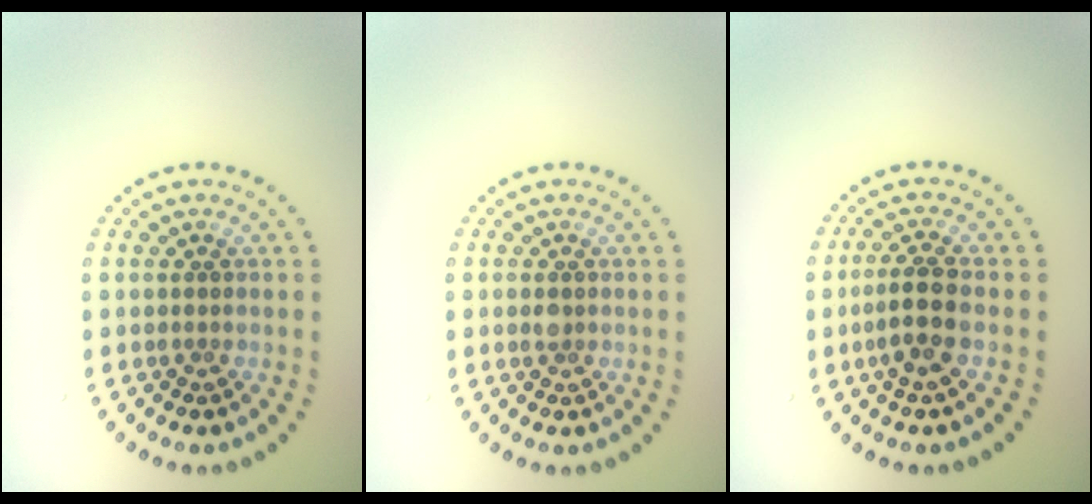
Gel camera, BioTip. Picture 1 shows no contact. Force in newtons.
{"total": 0.9, "press": 0.9, "slide": 0.1}
{"total": 2.9, "press": 2.5, "slide": 1.4}